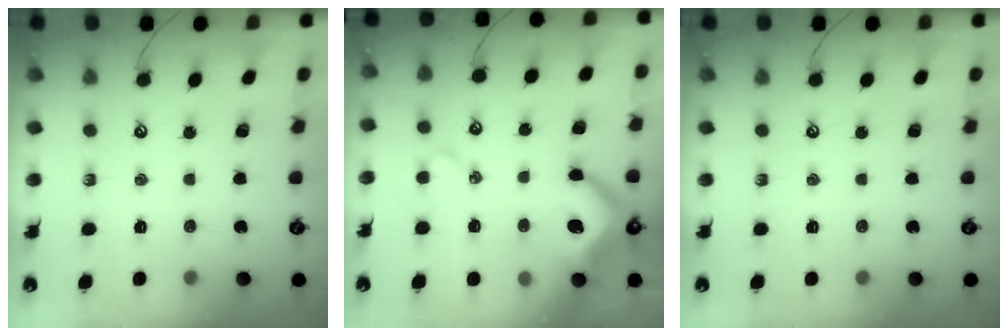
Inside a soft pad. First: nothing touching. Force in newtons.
{"total": 10.7, "press": 10.5, "slide": 2.1}
{"total": 0.0}